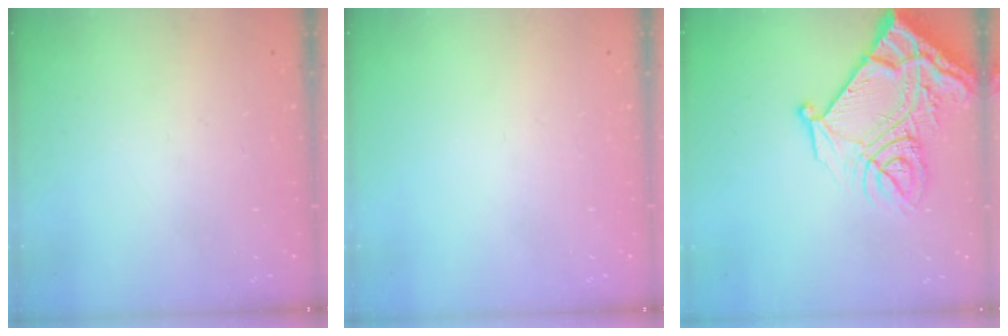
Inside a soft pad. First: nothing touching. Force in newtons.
{"total": 0.0}
{"total": 22.5, "press": 22.3, "slide": 2.7}